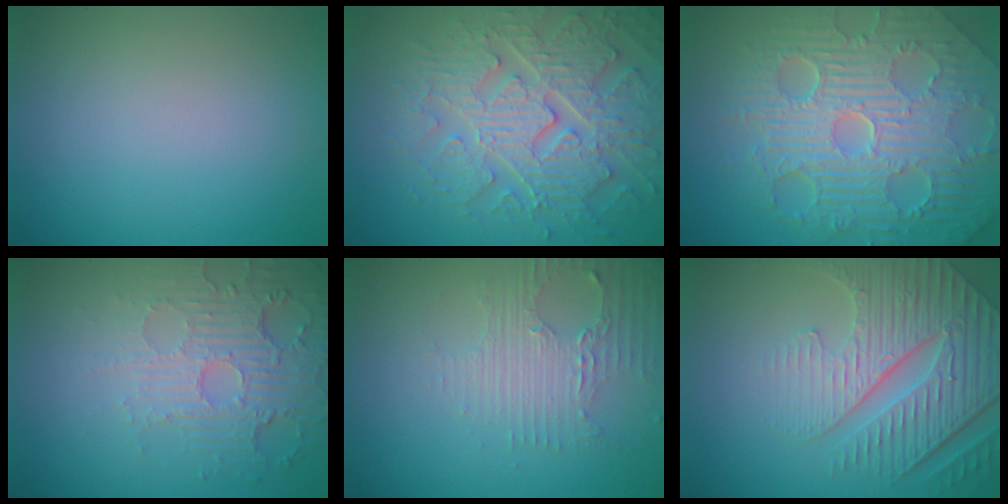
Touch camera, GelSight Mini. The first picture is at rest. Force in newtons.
{"total": 7.4, "press": 6.0, "slide": 4.3}
{"total": 11.2, "press": 7.2, "slide": 8.6}
{"total": 5.6, "press": 3.5, "slide": 4.3}
{"total": 3.8, "press": 2.7, "slide": 2.7}
{"total": 7.4, "press": 5.6, "slide": 4.8}